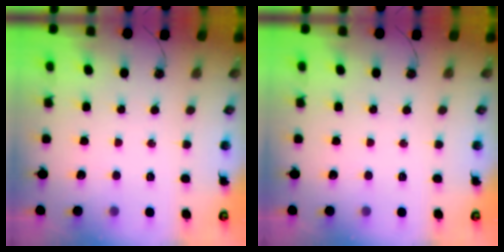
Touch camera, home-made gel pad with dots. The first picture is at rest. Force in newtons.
{"total": 0.0}